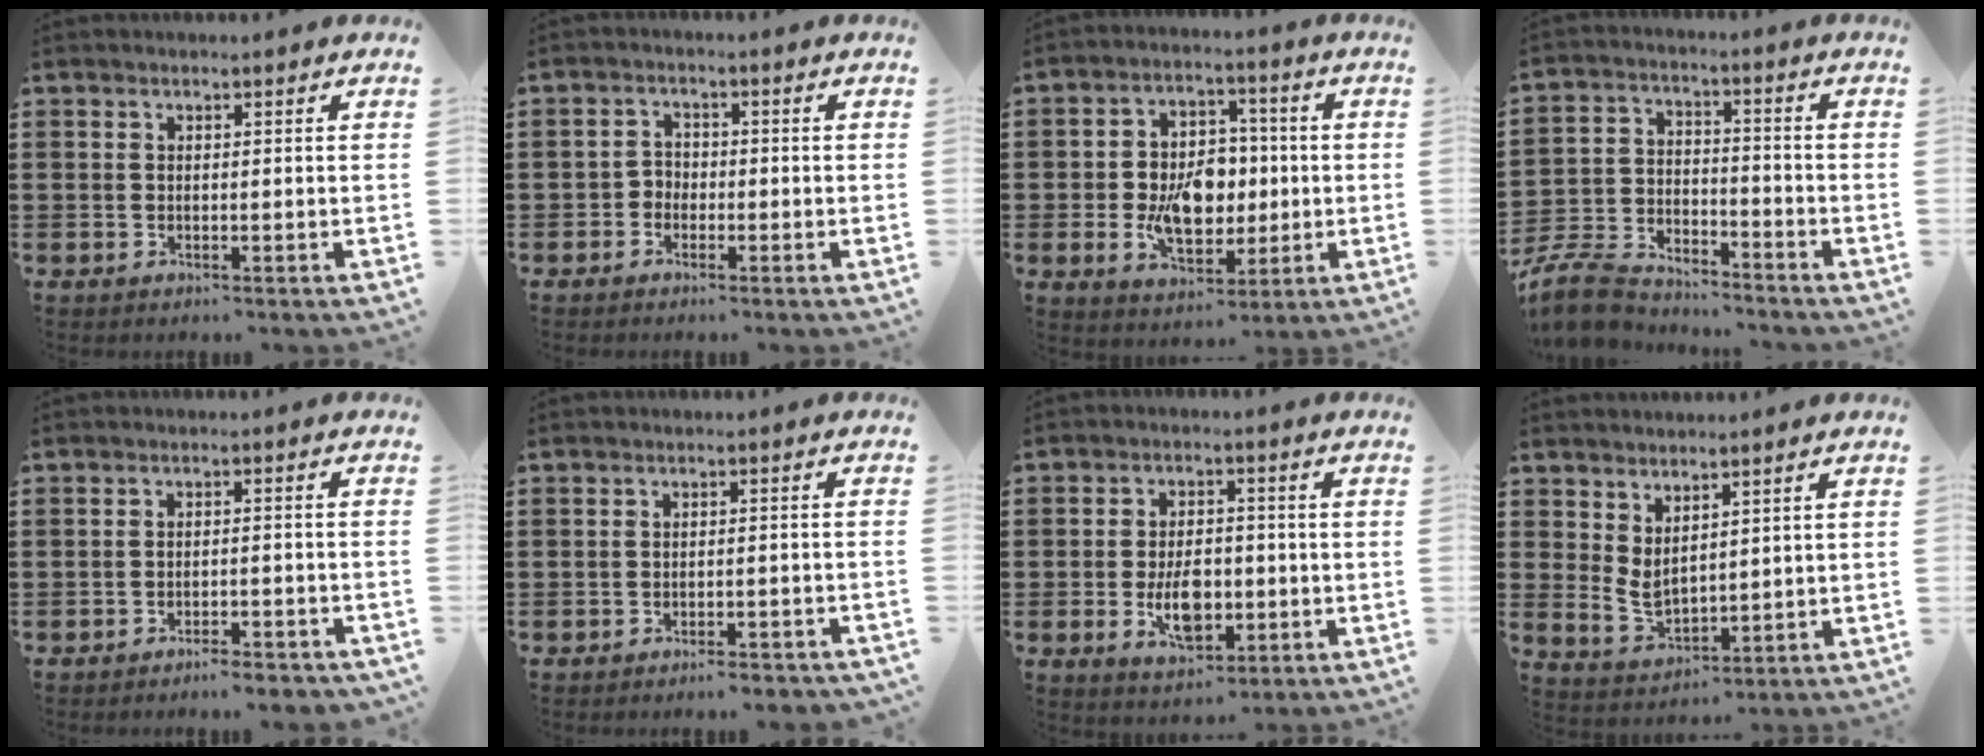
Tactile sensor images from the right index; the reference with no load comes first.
{"total": 1.8, "force": [-1.2, 1.3, 0.2], "torque": [-0.009, 0.005, -0.026]}
{"total": 9.3, "force": [-1.0, 6.3, 6.8], "torque": [-0.124, 0.011, -0.018]}
{"total": 7.7, "force": [-7.3, 1.8, 1.9], "torque": [-0.055, 0.012, -0.146]}
{"total": 2.8, "force": [-2.7, 0.0, 0.6], "torque": [-0.011, 0.001, -0.055]}
{"total": 2.1, "force": [-2.1, -0.1, 0.5], "torque": [-0.009, 0.001, -0.042]}
{"total": 6.9, "force": [-1.6, 4.0, 5.4], "torque": [-0.083, -0.006, -0.032]}
{"total": 3.3, "force": [2.0, 1.8, 1.9], "torque": [-0.052, -0.007, 0.036]}